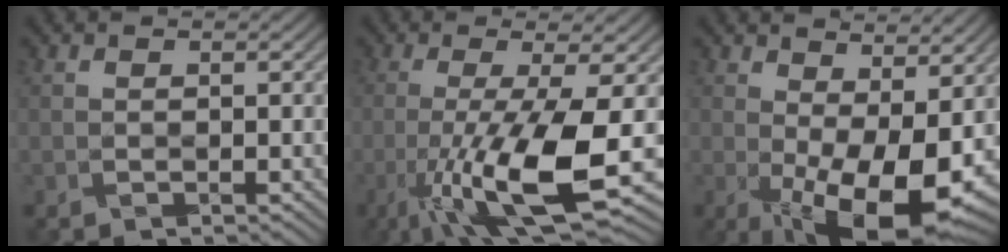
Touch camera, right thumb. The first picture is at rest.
{"total": 12.2, "force": [-4.0, 2.3, 11.3], "torque": [-0.182, -0.008, -0.070]}
{"total": 13.0, "force": [-0.5, 5.4, 11.8], "torque": [-0.175, -0.001, 0.003]}